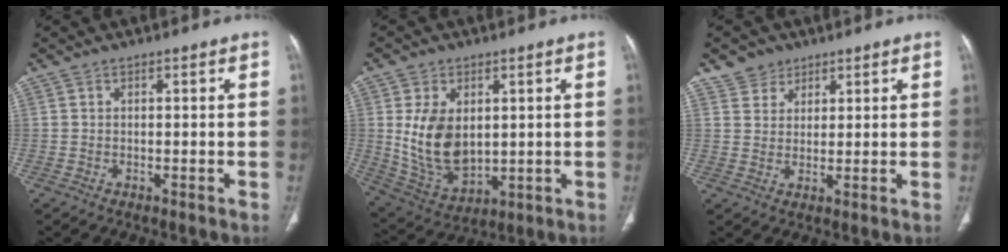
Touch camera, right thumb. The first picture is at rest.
{"total": 12.7, "force": [1.6, 8.2, 9.6], "torque": [-0.152, -0.014, 0.052]}
{"total": 4.4, "force": [2.9, 3.2, 0.2], "torque": [0.020, -0.016, 0.049]}